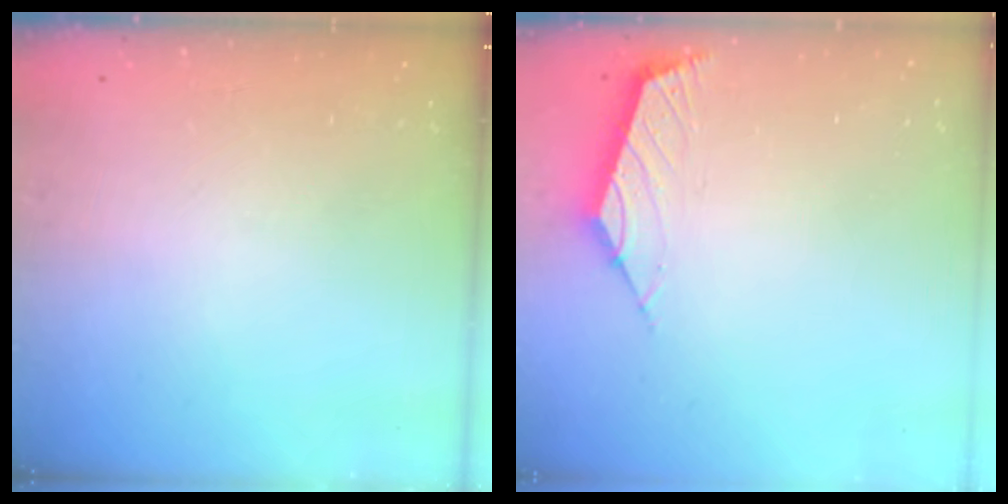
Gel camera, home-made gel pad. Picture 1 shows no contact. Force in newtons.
{"total": 2.5, "press": 2.5, "slide": 0.6}